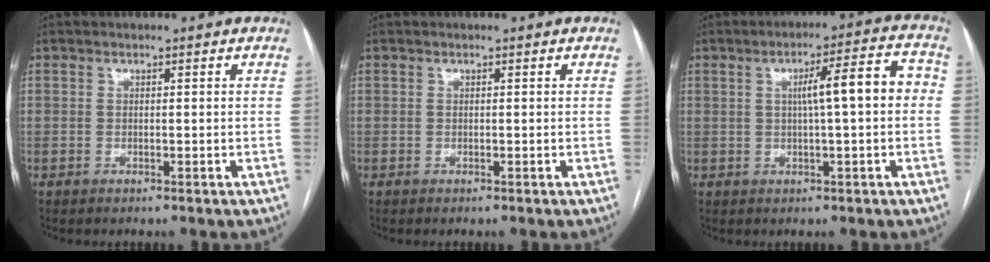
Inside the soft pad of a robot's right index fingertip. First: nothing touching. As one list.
[{"total": 0.0}, {"total": 8.1, "force": [0.6, 1.0, 8.0], "torque": [-0.118, 0.028, 0.007]}]